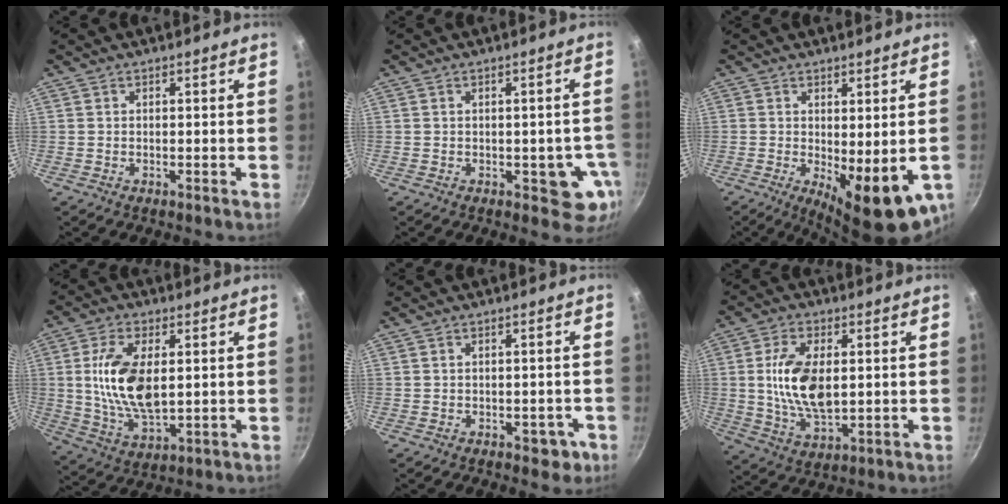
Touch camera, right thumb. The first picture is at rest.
{"total": 6.9, "force": [-1.8, 3.5, 5.6], "torque": [-0.025, 0.006, -0.022]}
{"total": 13.2, "force": [-2.7, 4.4, 12.1], "torque": [-0.145, -0.018, -0.021]}
{"total": 13.9, "force": [1.7, 7.1, 11.9], "torque": [-0.220, -0.007, 0.038]}
{"total": 3.6, "force": [-1.6, 2.3, 2.3], "torque": [-0.003, 0.016, -0.006]}
{"total": 12.8, "force": [1.2, 6.8, 10.8], "torque": [-0.195, -0.004, 0.026]}